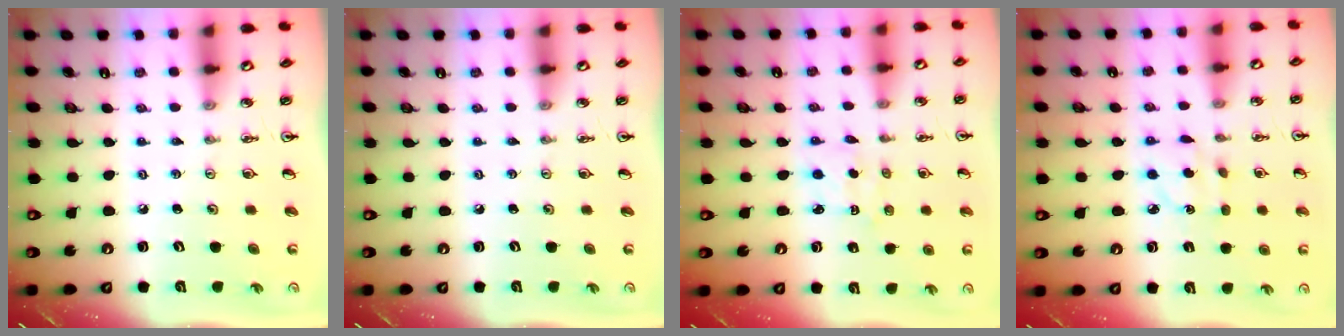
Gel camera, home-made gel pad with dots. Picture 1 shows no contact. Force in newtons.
{"total": 0.0}
{"total": 1.9, "press": 1.8, "slide": 0.6}
{"total": 4.0, "press": 4.0, "slide": 0.4}